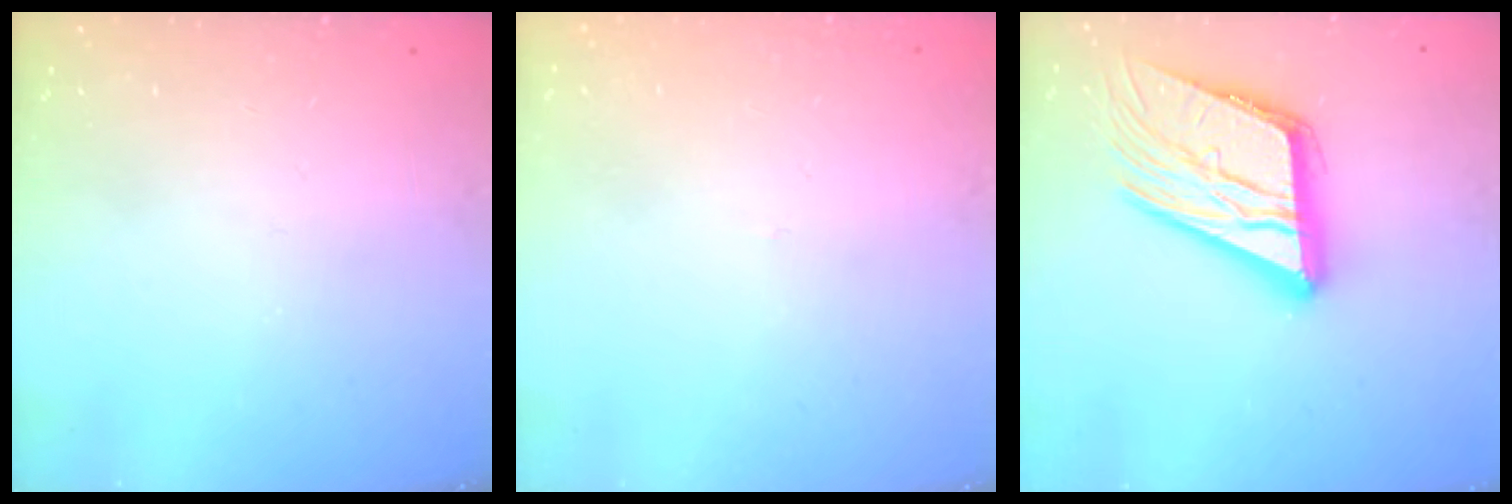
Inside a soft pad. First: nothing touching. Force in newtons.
{"total": 2.7, "press": 2.7, "slide": 0.3}
{"total": 19.1, "press": 18.9, "slide": 2.6}